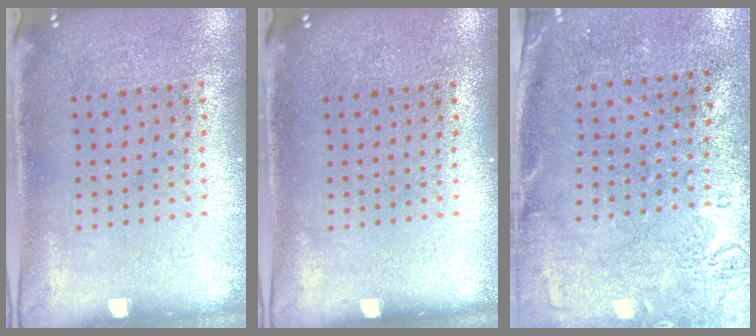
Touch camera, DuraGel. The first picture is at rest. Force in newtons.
{"total": 0.0}
{"total": 2.7, "press": 2.2, "slide": 1.7}